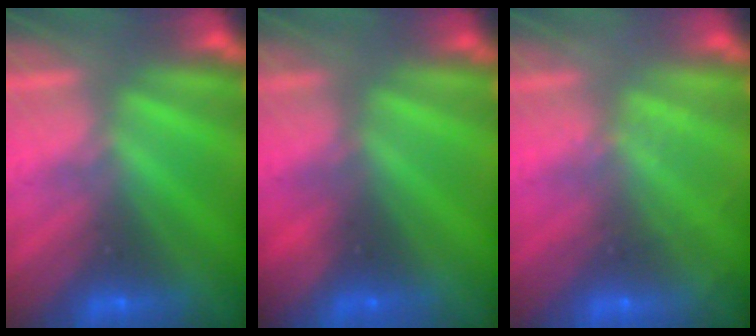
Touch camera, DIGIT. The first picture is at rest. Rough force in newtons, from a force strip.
{"total": 6.2}
{"total": 1.8}